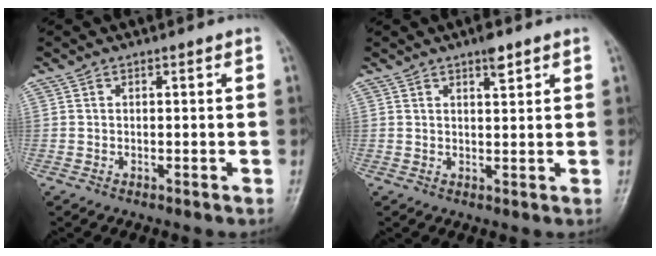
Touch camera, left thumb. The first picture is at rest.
{"total": 2.8, "force": [2.0, 0.8, 1.9], "torque": [-0.024, -0.011, 0.030]}